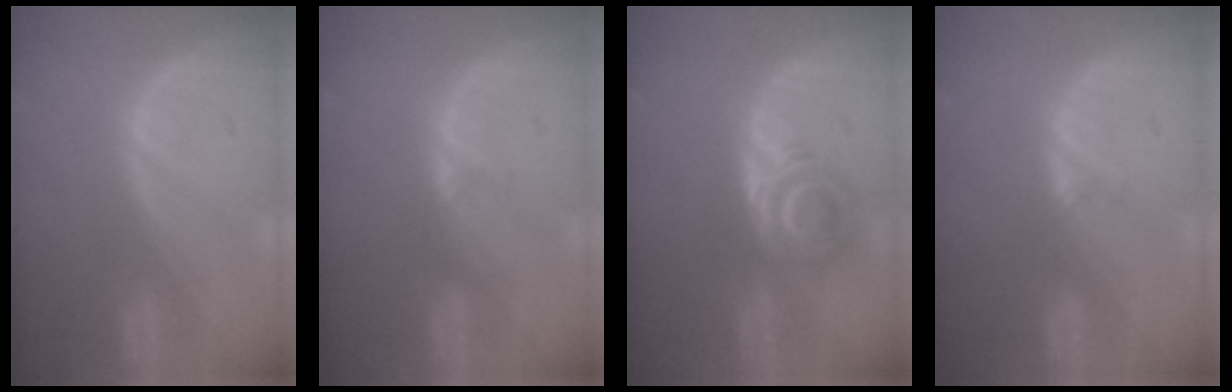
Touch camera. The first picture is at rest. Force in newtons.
{"total": 1.5, "press": 1.5, "slide": 0.2}
{"total": 6.2, "press": 5.3, "slide": 3.3}
{"total": 1.3, "press": 1.0, "slide": 0.9}